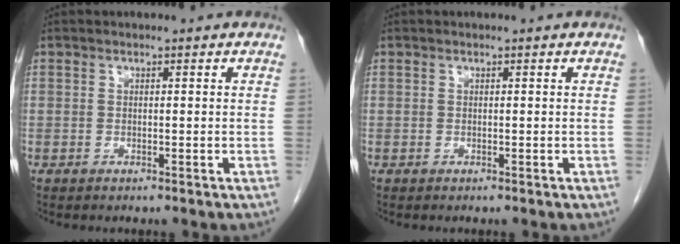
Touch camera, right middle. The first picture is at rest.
{"total": 0.0}